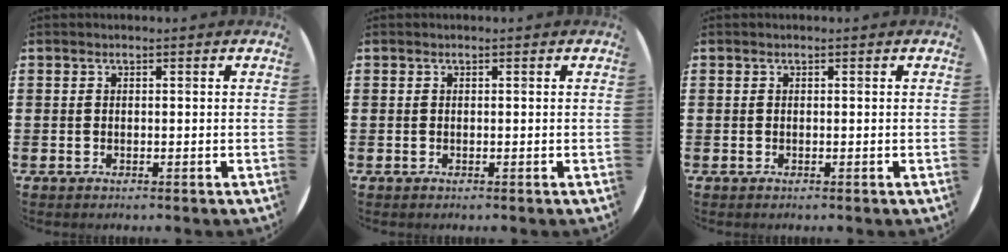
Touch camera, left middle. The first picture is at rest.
{"total": 0.0}
{"total": 0.0}